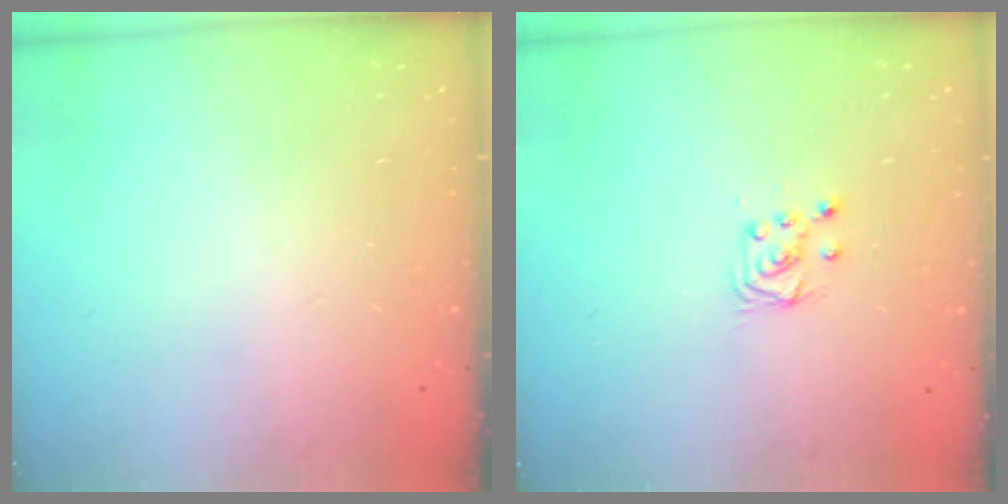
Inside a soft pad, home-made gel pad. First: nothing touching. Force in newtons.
{"total": 5.1, "press": 5.1, "slide": 0.5}